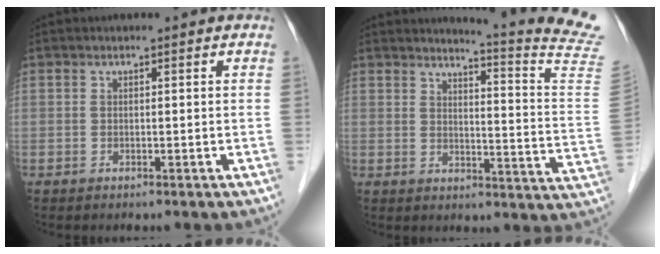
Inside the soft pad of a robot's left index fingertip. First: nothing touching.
{"total": 15.4, "force": [14.6, -2.3, 4.4], "torque": [-0.068, -0.129, 0.149]}